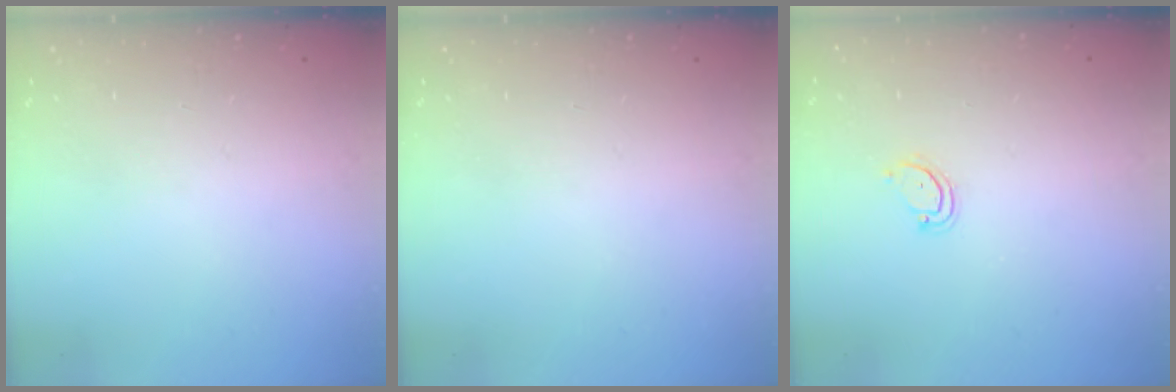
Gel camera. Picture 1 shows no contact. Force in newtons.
{"total": 0.0}
{"total": 2.5, "press": 2.5, "slide": 0.1}